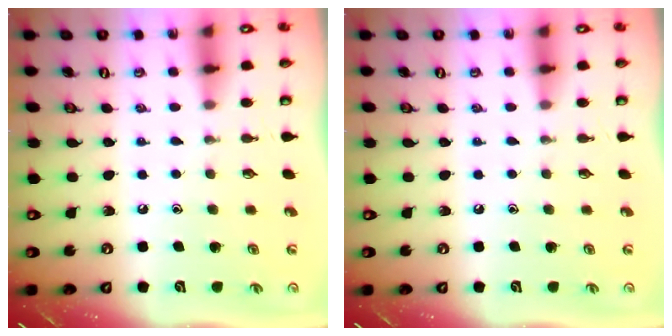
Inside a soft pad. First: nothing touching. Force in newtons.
{"total": 0.0}